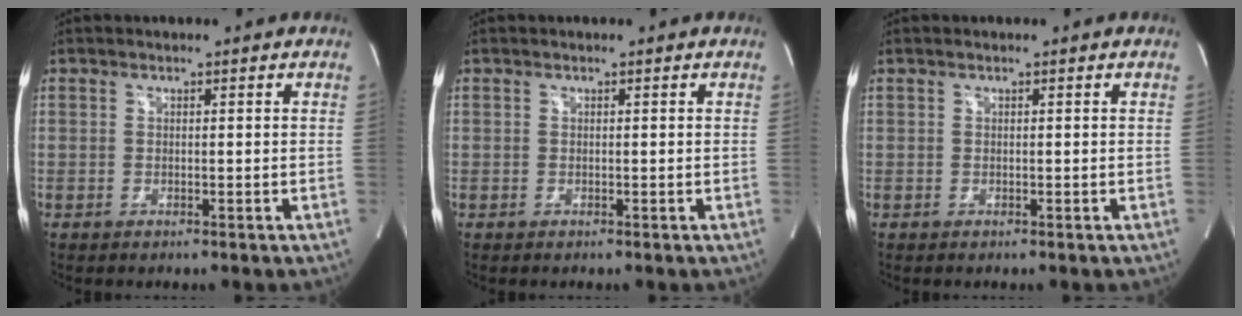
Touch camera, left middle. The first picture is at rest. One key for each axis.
{"total": 0.0}
{"total": 0.0}